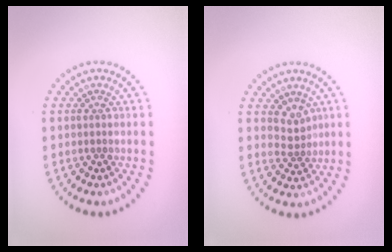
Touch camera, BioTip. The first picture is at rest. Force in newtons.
{"total": 1.8, "press": 1.3, "slide": 1.3}